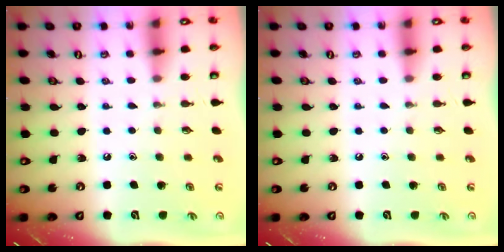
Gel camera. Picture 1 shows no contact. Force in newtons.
{"total": 0.0}